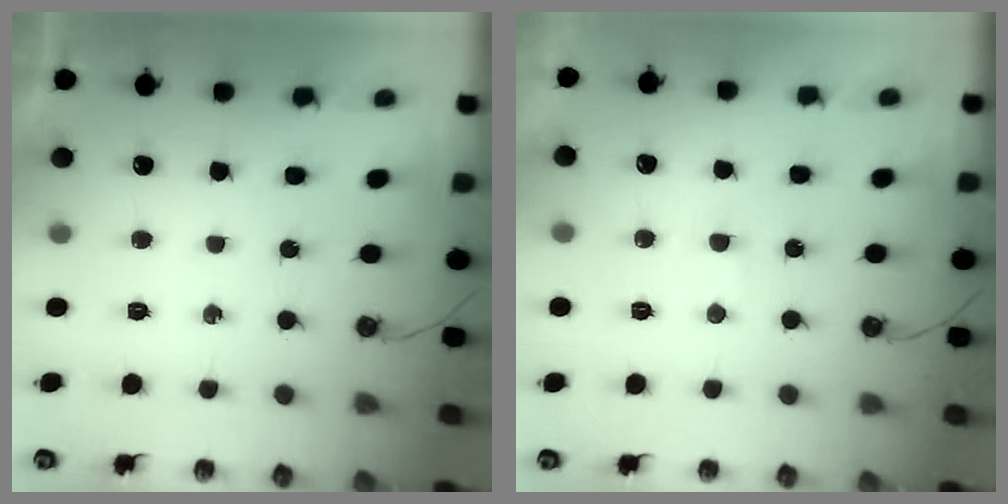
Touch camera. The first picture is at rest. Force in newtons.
{"total": 1.4, "press": 1.4, "slide": 0.3}